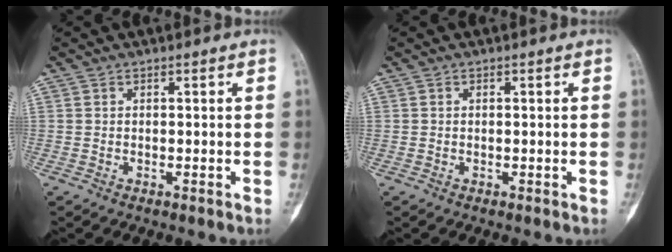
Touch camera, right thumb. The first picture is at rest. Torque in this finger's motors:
{"motor_torque": [0.25, -0.02, 0.14, 0.01, 0.03]}